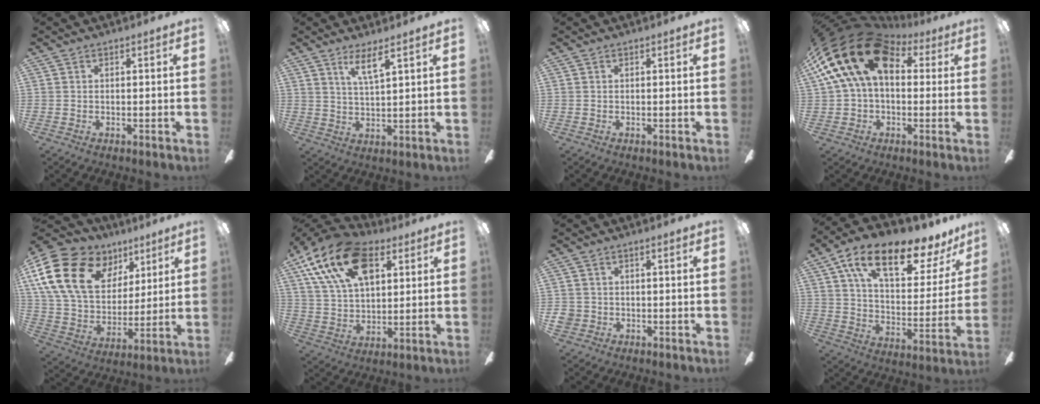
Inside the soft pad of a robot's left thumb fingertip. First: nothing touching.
{"total": 6.1, "force": [4.3, 1.1, 4.2], "torque": [-0.076, -0.017, 0.071]}
{"total": 0.0}
{"total": 20.6, "force": [7.0, 12.8, 14.5], "torque": [-0.282, -0.021, 0.117]}
{"total": 22.6, "force": [9.8, 15.5, 13.2], "torque": [-0.267, -0.027, 0.181]}
{"total": 20.8, "force": [10.3, 11.8, 13.7], "torque": [-0.256, -0.025, 0.182]}
{"total": 2.3, "force": [-0.7, 2.1, 0.8], "torque": [-0.020, 0.000, -0.016]}
{"total": 19.4, "force": [12.7, 8.0, 12.3], "torque": [-0.204, -0.071, 0.215]}